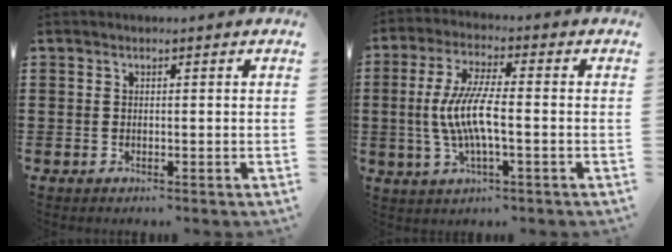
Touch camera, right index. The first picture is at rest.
{"total": 7.9, "force": [-1.3, 1.9, 7.6], "torque": [-0.166, -0.012, -0.031]}